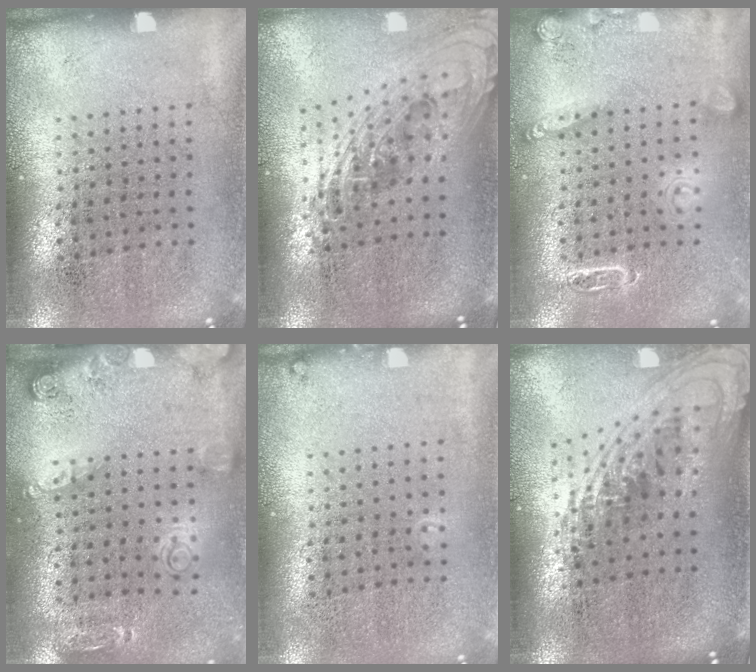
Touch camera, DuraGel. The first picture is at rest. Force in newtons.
{"total": 2.3, "press": 1.7, "slide": 1.5}
{"total": 2.5, "press": 2.5, "slide": 0.3}
{"total": 1.5, "press": 1.4, "slide": 0.6}
{"total": 0.6, "press": 0.6, "slide": 0.2}
{"total": 2.4, "press": 1.7, "slide": 1.7}